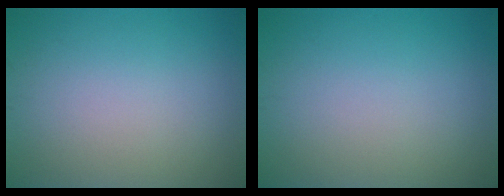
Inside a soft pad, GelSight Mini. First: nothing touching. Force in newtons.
{"total": 0.0}